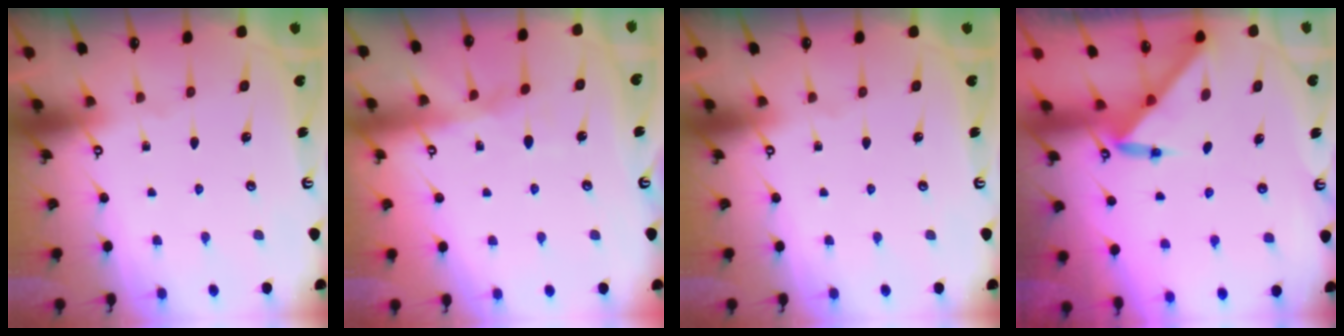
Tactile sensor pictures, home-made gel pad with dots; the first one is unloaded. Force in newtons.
{"total": 7.1, "press": 7.1, "slide": 0.8}
{"total": 0.0}
{"total": 3.2, "press": 3.2, "slide": 0.2}